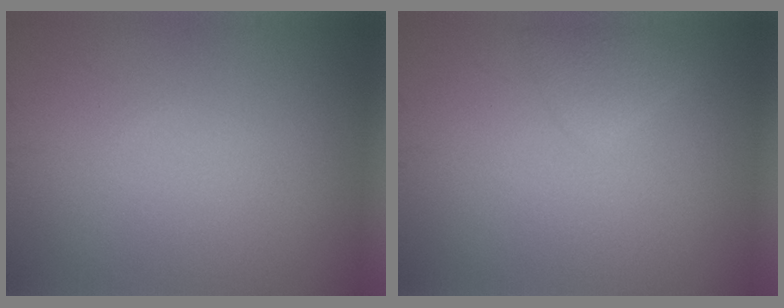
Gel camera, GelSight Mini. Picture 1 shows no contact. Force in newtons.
{"total": 1.5, "press": 1.5, "slide": 0.1}